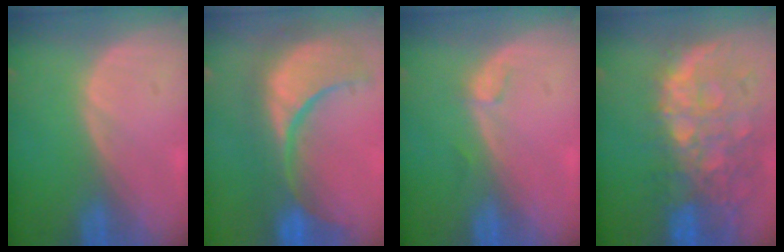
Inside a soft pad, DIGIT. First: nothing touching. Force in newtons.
{"total": 13.0, "press": 11.5, "slide": 6.1}
{"total": 1.1, "press": 1.1, "slide": 0.2}
{"total": 13.2, "press": 10.8, "slide": 7.6}